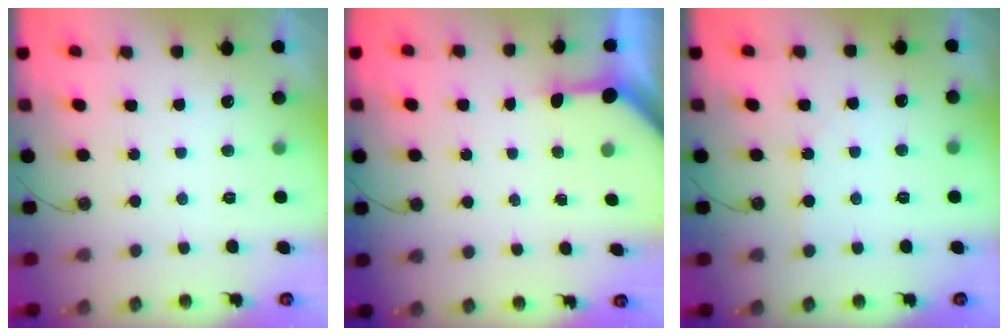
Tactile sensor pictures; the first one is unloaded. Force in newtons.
{"total": 3.3, "press": 3.3, "slide": 0.3}
{"total": 1.5, "press": 1.4, "slide": 0.3}